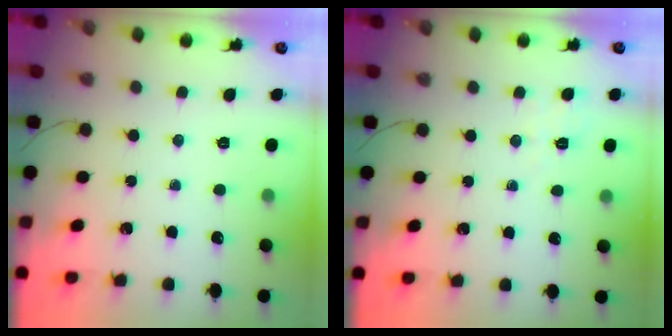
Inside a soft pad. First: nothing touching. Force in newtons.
{"total": 2.2, "press": 1.5, "slide": 1.5}